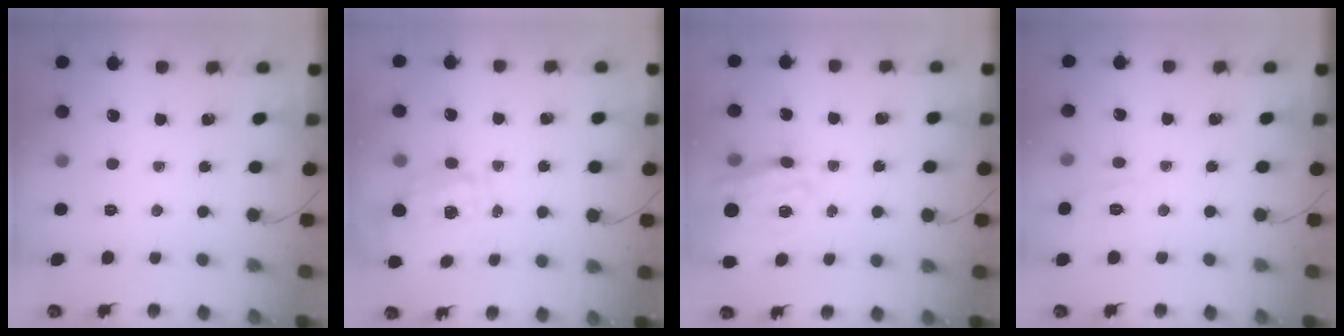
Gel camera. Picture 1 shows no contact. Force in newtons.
{"total": 1.5, "press": 1.5, "slide": 0.5}
{"total": 17.6, "press": 17.2, "slide": 4.0}
{"total": 2.4, "press": 1.4, "slide": 2.0}